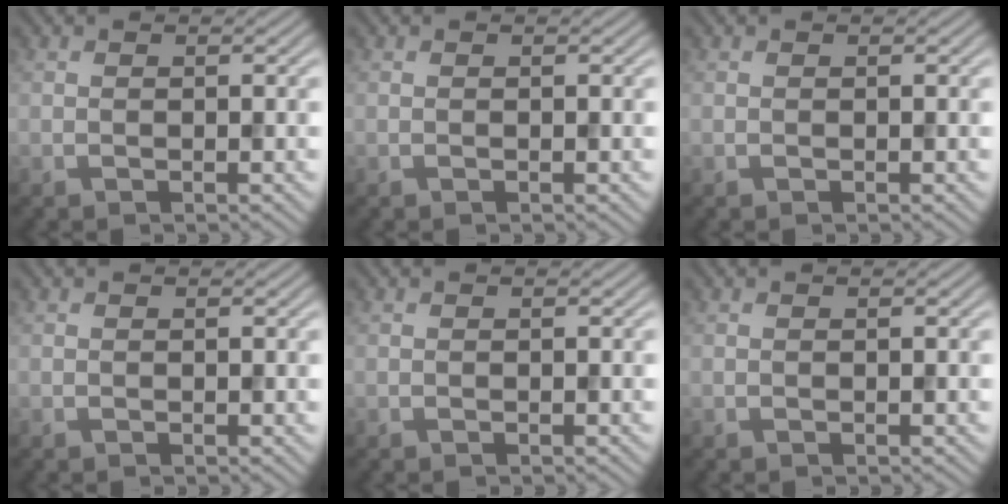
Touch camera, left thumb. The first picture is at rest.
{"total": 0.0}
{"total": 0.0}
{"total": 0.0}
{"total": 0.0}
{"total": 0.0}